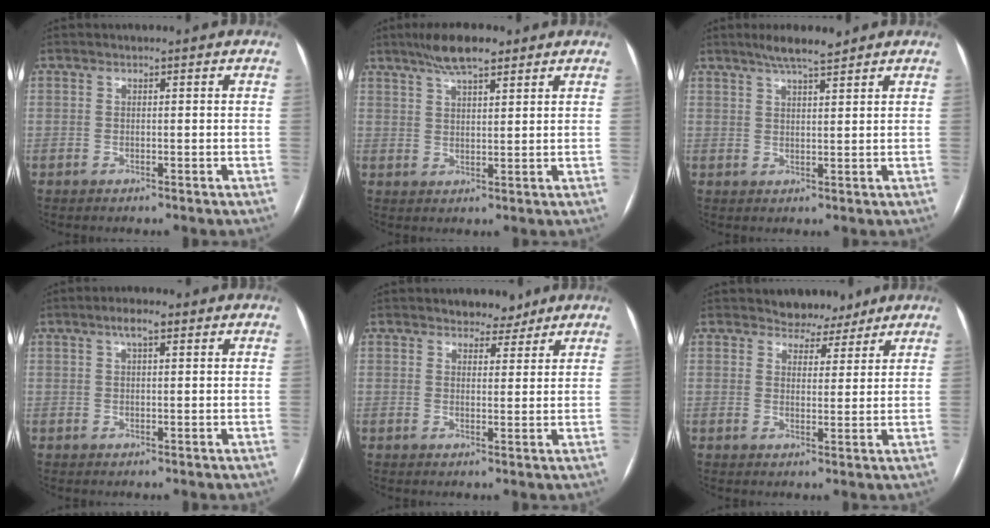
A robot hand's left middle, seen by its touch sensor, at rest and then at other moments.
{"total": 6.7, "force": [4.9, 1.4, 4.3], "torque": [-0.083, 0.014, 0.085]}
{"total": 4.9, "force": [4.0, 0.3, 2.9], "torque": [-0.052, 0.009, 0.069]}
{"total": 2.7, "force": [1.4, 0.7, 2.1], "torque": [-0.041, 0.010, 0.024]}
{"total": 3.5, "force": [2.8, 1.9, 0.7], "torque": [-0.002, 0.002, 0.040]}
{"total": 4.5, "force": [3.9, 2.3, 0.4], "torque": [-0.002, -0.001, 0.054]}